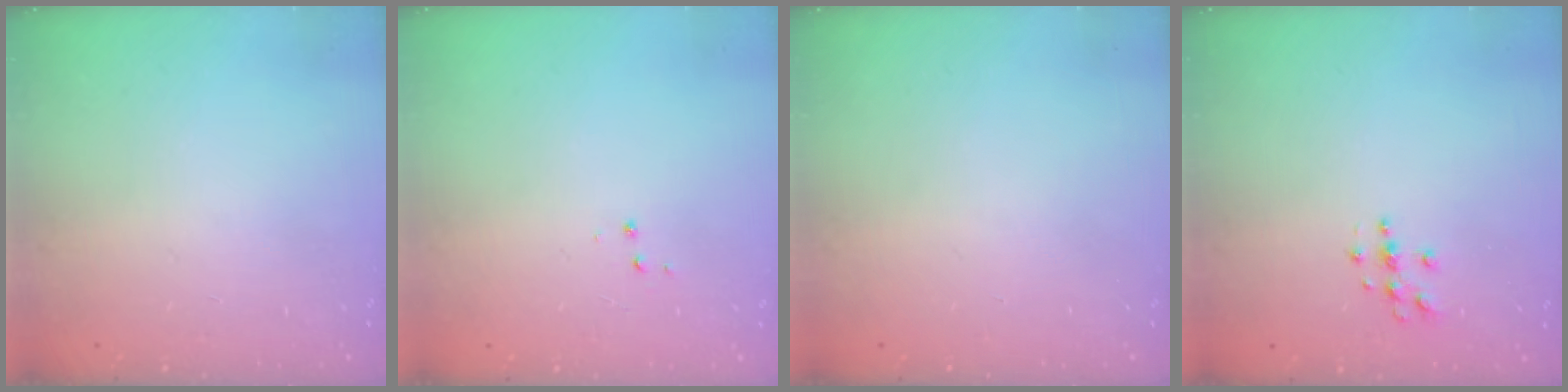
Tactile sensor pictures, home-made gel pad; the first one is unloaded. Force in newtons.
{"total": 3.3, "press": 3.3, "slide": 0.4}
{"total": 0.0}
{"total": 3.7, "press": 3.7, "slide": 0.5}